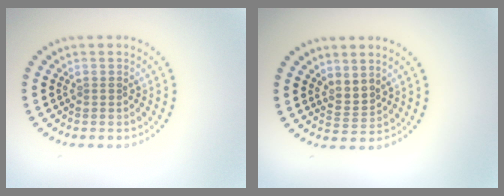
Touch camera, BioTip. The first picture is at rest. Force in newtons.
{"total": 1.8, "press": 1.3, "slide": 1.3}